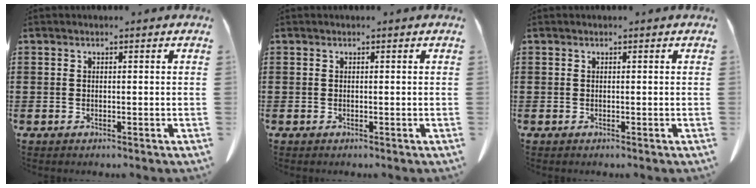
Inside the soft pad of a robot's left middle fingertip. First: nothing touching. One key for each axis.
{"total": 0.0}
{"total": 0.0}